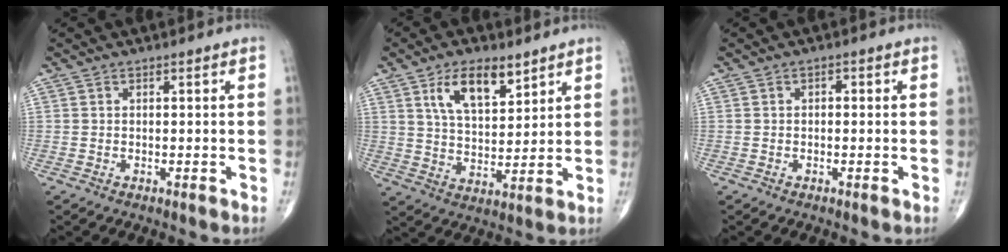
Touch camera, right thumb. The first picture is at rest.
{"total": 10.6, "force": [5.8, 4.9, 7.4], "torque": [-0.113, -0.030, 0.111]}
{"total": 1.1, "force": [0.1, 0.7, 0.8], "torque": [-0.008, 0.004, -0.002]}